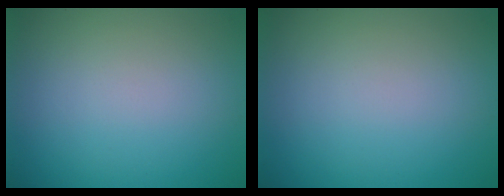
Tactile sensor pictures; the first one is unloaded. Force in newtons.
{"total": 0.0}